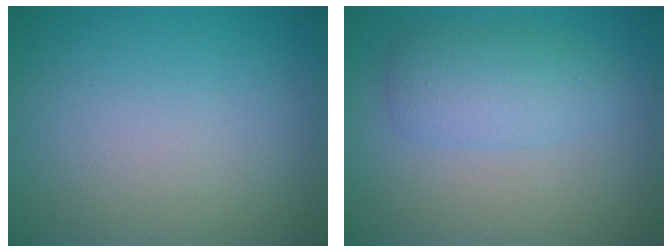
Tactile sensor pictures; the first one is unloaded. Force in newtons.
{"total": 3.5, "press": 3.5, "slide": 0.2}